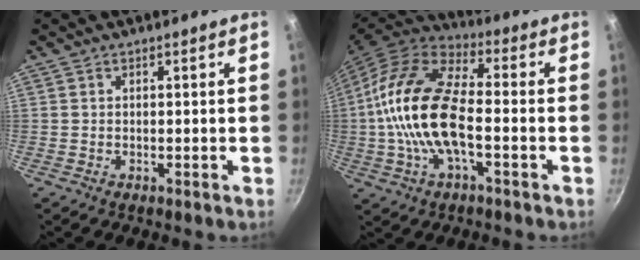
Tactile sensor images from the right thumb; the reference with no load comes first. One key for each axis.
{"total": 18.6, "fx": -2.0, "fy": 8.8, "fz": 16.2, "tx": -0.302, "ty": 0.033, "tz": -0.052}